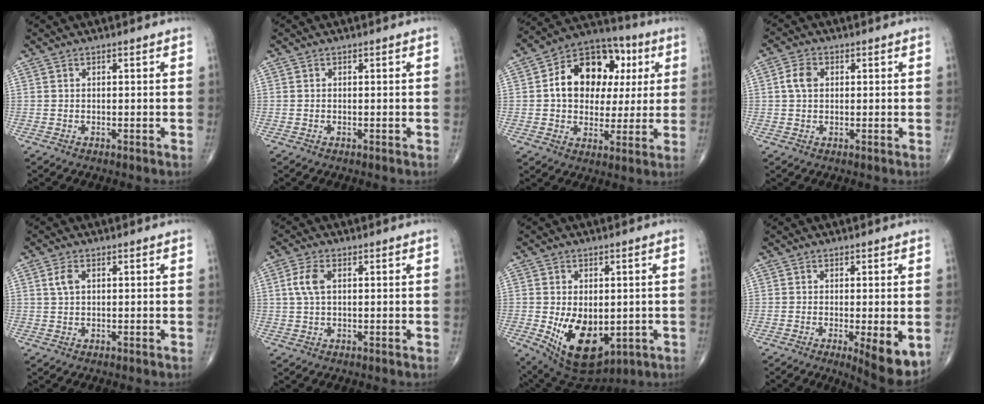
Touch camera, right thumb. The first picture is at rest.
{"total": 0.0}
{"total": 17.6, "force": [3.5, 12.5, 11.9], "torque": [-0.138, 0.018, 0.051]}
{"total": 3.6, "force": [0.6, 2.6, 2.4], "torque": [-0.047, 0.006, 0.008]}
{"total": 2.5, "force": [0.8, 1.4, 1.9], "torque": [-0.042, 0.006, 0.017]}
{"total": 4.2, "force": [0.9, 2.2, 3.5], "torque": [-0.087, 0.008, 0.016]}
{"total": 14.3, "force": [-2.7, 8.7, 11.1], "torque": [-0.168, -0.014, -0.015]}
{"total": 7.8, "force": [-2.1, 2.1, 7.2], "torque": [-0.100, -0.021, -0.029]}